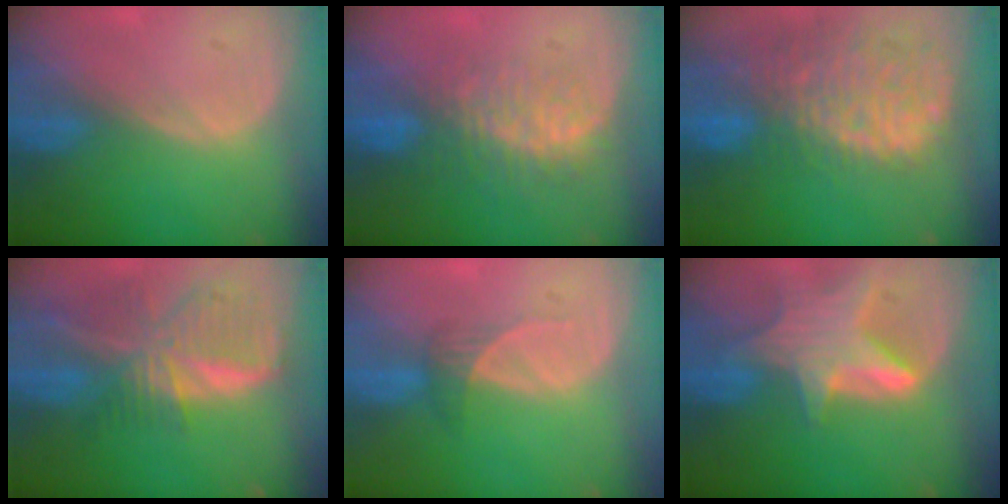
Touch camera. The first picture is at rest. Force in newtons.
{"total": 8.1, "press": 7.5, "slide": 2.9}
{"total": 14.1, "press": 11.6, "slide": 8.0}
{"total": 9.3, "press": 8.2, "slide": 4.5}
{"total": 2.1, "press": 1.9, "slide": 0.9}
{"total": 7.9, "press": 7.2, "slide": 3.3}